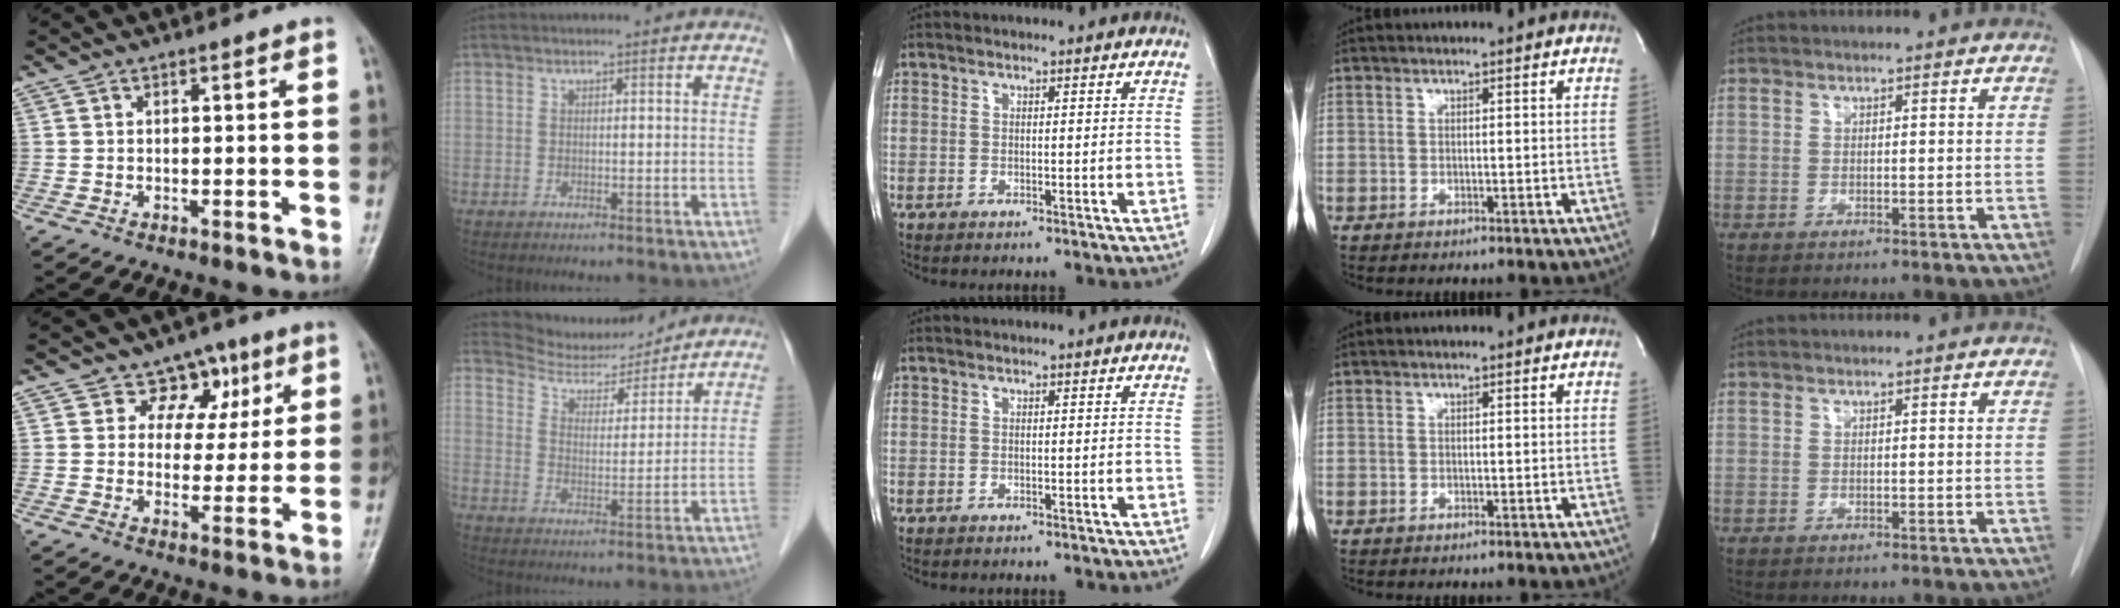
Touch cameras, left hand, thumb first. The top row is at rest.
{"thumb": {"total": 7.4, "force": [3.8, 5.9, 2.2], "torque": [0.015, -0.009, 0.052]}, "index": {"total": 8.7, "force": [8.6, 1.3, 0.2], "torque": [-0.010, -0.001, 0.147]}}